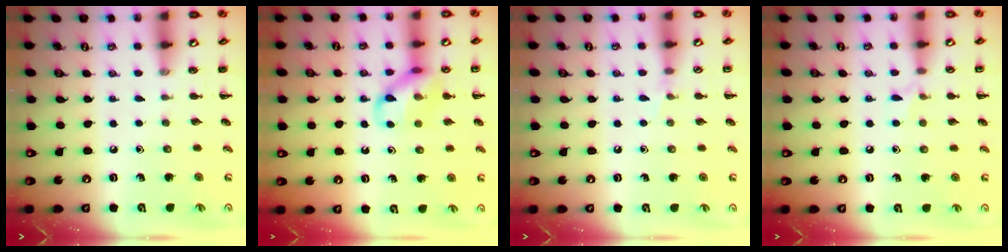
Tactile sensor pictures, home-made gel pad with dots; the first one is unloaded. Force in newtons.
{"total": 10.9, "press": 10.8, "slide": 1.5}
{"total": 4.3, "press": 4.1, "slide": 1.2}
{"total": 4.5, "press": 4.3, "slide": 1.4}